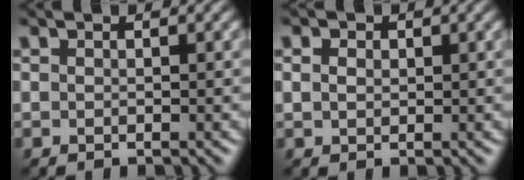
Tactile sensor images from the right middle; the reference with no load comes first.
{"total": 1.7, "force": [0.6, 1.3, 0.8], "torque": [-0.017, 0.007, 0.000]}